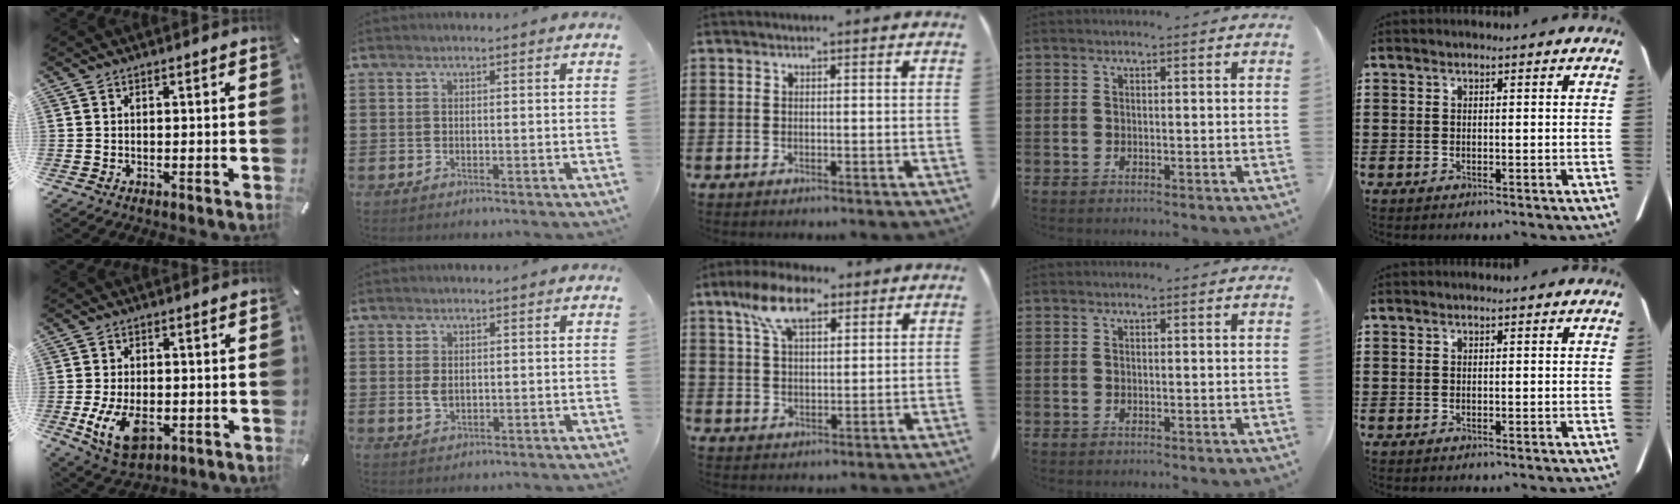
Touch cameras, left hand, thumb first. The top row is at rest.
{"thumb": {"total": 10.1, "force": [-2.4, 6.3, 7.5], "torque": [-0.156, -0.003, -0.039]}, "index": {"total": 1.9, "force": [0.2, 1.1, 1.5], "torque": [-0.040, 0.001, 0.002]}, "middle": {"total": 8.2, "force": [5.0, 3.7, 5.3], "torque": [-0.119, 0.008, 0.091]}}